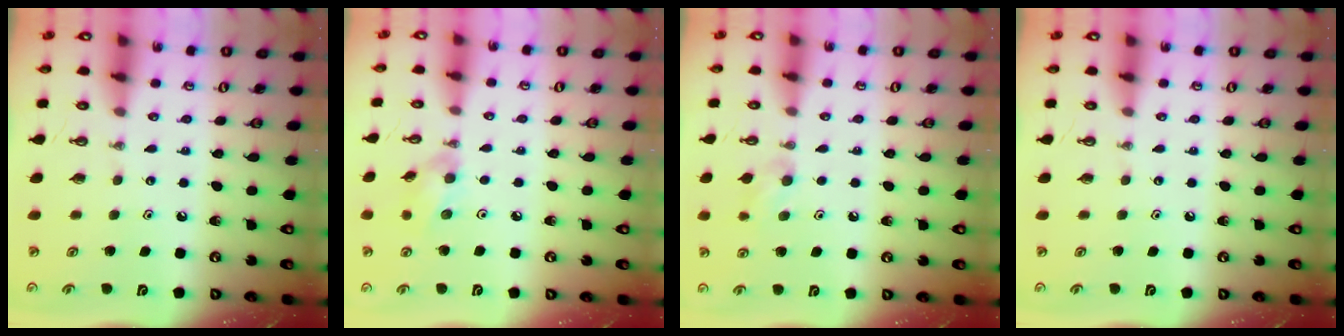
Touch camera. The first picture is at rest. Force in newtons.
{"total": 8.9, "press": 8.6, "slide": 2.3}
{"total": 7.3, "press": 7.2, "slide": 1.4}
{"total": 0.0}